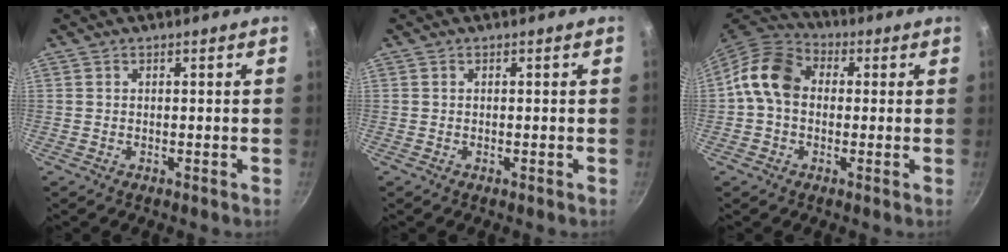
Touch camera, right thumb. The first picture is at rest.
{"total": 0.0}
{"total": 10.4, "force": [0.4, 8.0, 6.6], "torque": [-0.091, 0.027, -0.015]}